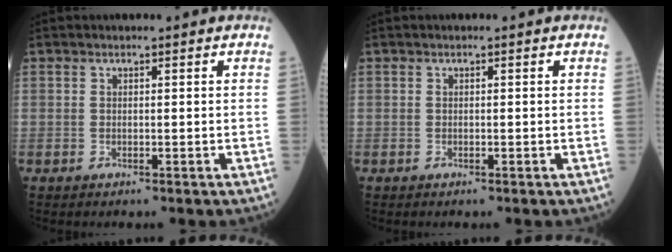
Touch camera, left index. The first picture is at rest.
{"total": 0.0}